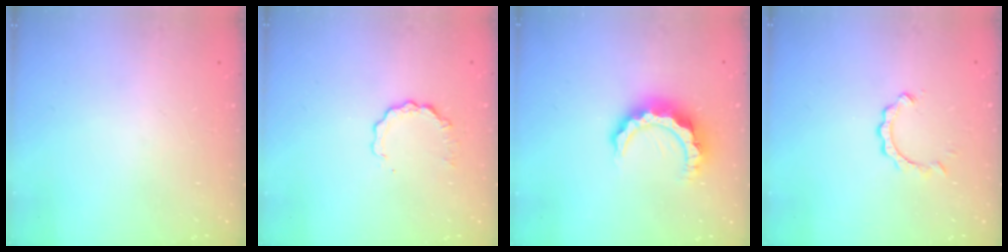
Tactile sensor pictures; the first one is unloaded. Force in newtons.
{"total": 5.2, "press": 5.2, "slide": 0.6}
{"total": 10.4, "press": 10.4, "slide": 1.1}
{"total": 2.7, "press": 2.7, "slide": 0.3}